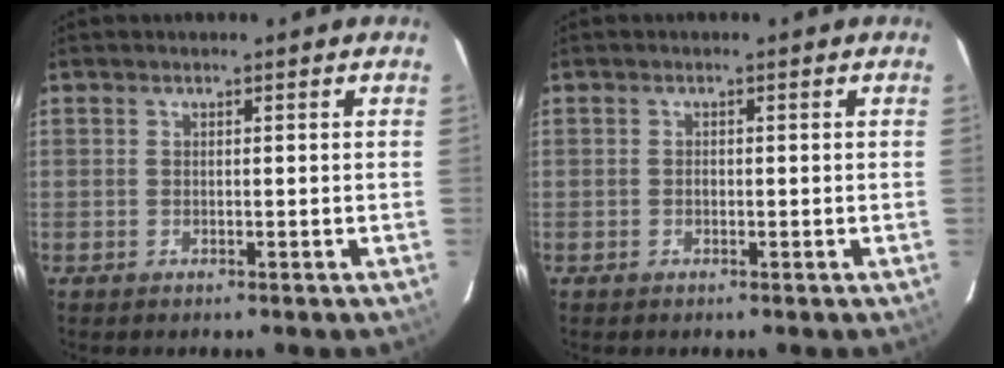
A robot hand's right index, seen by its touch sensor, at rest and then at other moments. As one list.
[{"total": 0.5, "force": [-0.2, 0.4, 0.2], "torque": [-0.003, 0.002, -0.005]}]